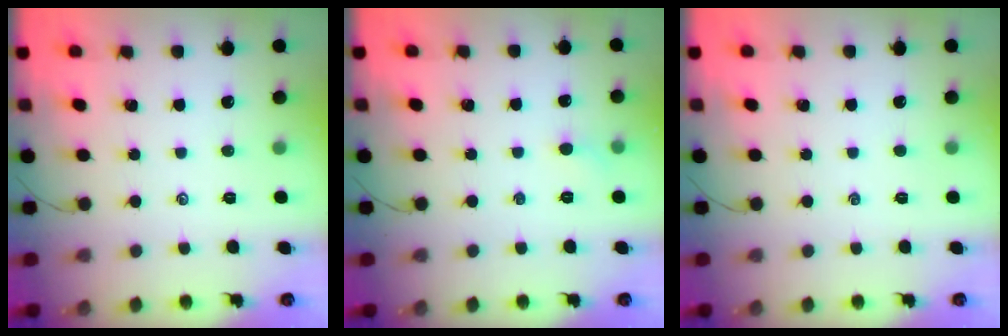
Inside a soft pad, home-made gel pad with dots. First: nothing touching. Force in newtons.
{"total": 3.3, "press": 3.1, "slide": 1.2}
{"total": 0.0}